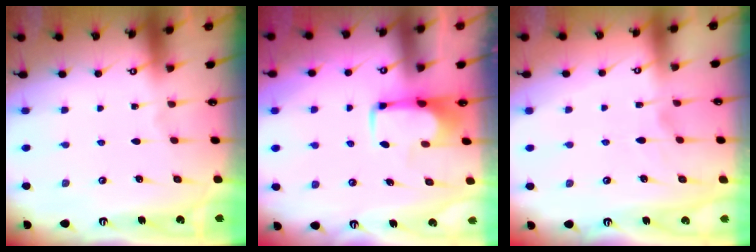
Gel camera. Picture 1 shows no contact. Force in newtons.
{"total": 2.0, "press": 2.0, "slide": 0.4}
{"total": 0.9, "press": 0.1, "slide": 0.9}